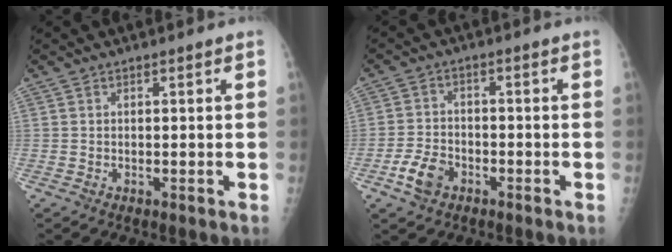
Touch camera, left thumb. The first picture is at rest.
{"total": 5.7, "force": [-3.0, 3.8, 3.1], "torque": [-0.057, 0.017, -0.055]}